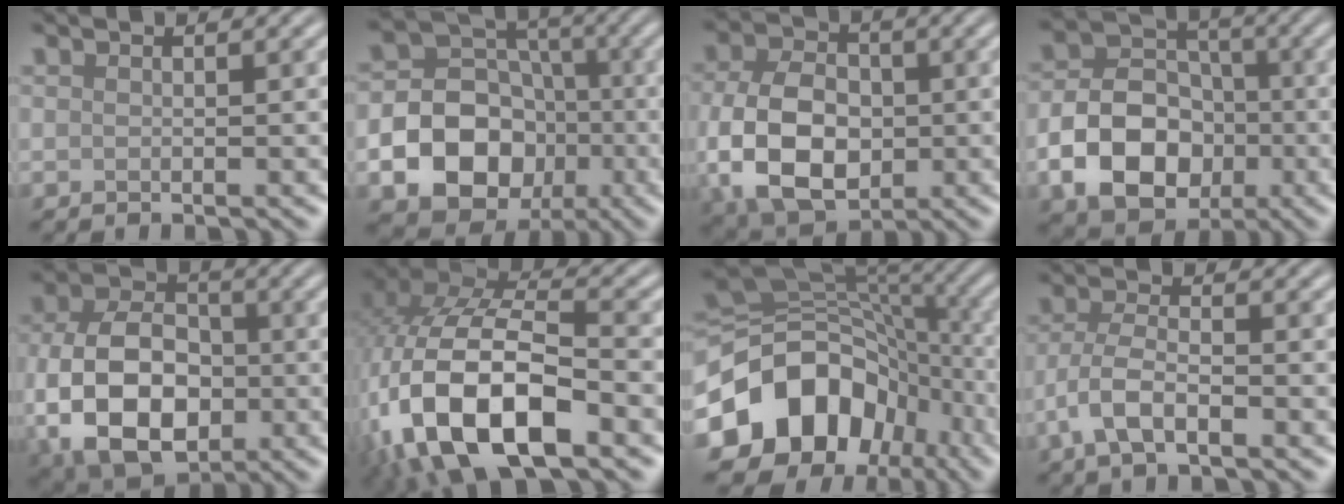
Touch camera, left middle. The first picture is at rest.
{"total": 13.2, "force": [-4.2, 11.2, 5.5], "torque": [-0.099, -0.031, -0.092]}
{"total": 9.9, "force": [-1.5, 6.8, 7.0], "torque": [-0.150, -0.012, -0.036]}
{"total": 8.7, "force": [-2.8, 6.4, 5.2], "torque": [-0.088, -0.006, -0.053]}
{"total": 11.7, "force": [-2.6, 7.8, 8.3], "torque": [-0.173, -0.018, -0.054]}
{"total": 15.5, "force": [-6.1, 7.8, 11.9], "torque": [-0.255, -0.014, -0.114]}
{"total": 14.3, "force": [-5.7, 11.1, 7.1], "torque": [-0.146, -0.002, -0.110]}
{"total": 3.9, "force": [-1.8, 1.6, 3.1], "torque": [-0.068, 0.001, -0.041]}